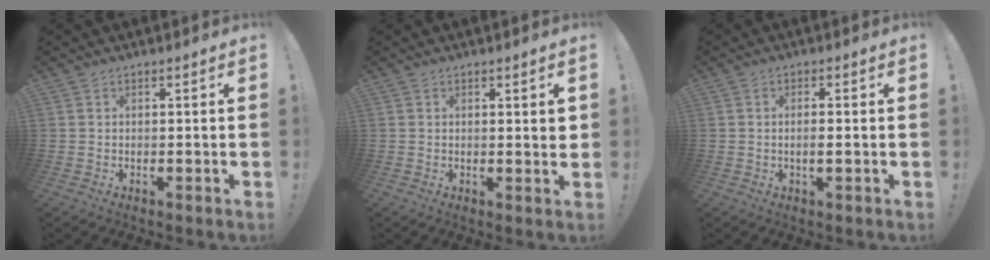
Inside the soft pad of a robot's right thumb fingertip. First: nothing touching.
{"total": 1.9, "force": [1.1, 0.4, 1.5], "torque": [-0.015, -0.005, 0.015]}
{"total": 2.6, "force": [-0.4, 0.4, 2.5], "torque": [-0.041, 0.000, -0.008]}